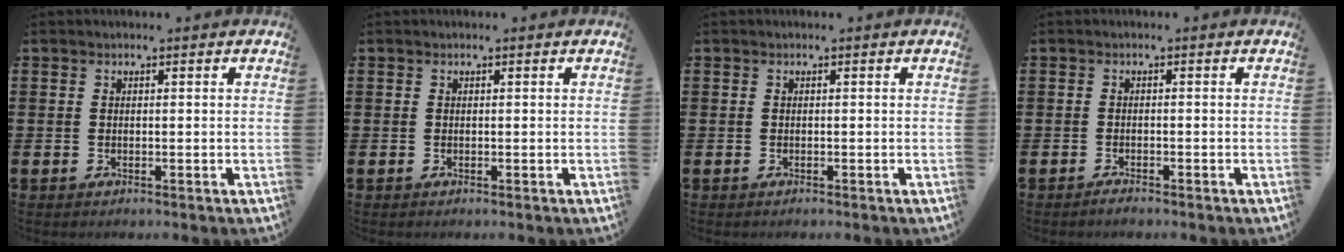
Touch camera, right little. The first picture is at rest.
{"total": 0.0}
{"total": 0.0}
{"total": 0.8, "force": [-0.8, 0.2, 0.3], "torque": [0.001, -0.006, -0.017]}